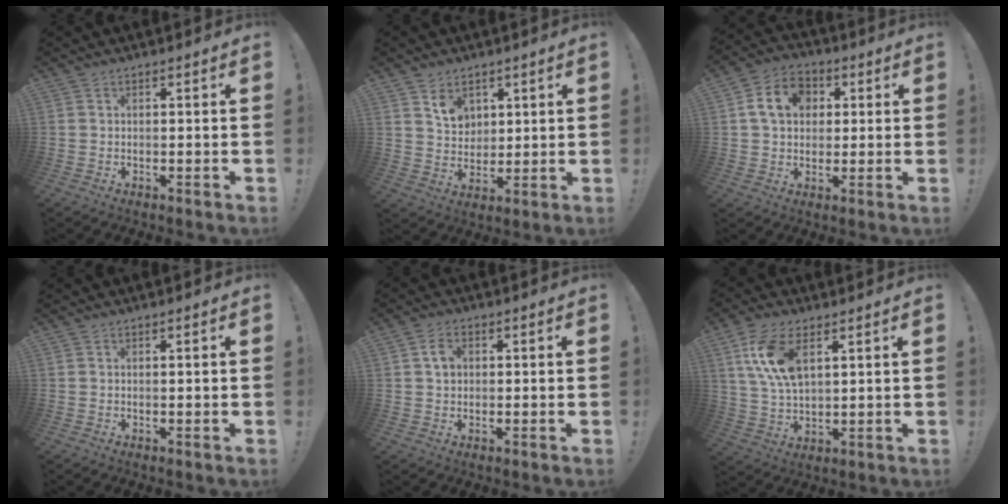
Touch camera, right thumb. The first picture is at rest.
{"total": 7.0, "force": [4.3, 5.2, 2.0], "torque": [-0.022, -0.031, 0.078]}
{"total": 11.7, "force": [2.9, 9.3, 6.5], "torque": [-0.098, 0.010, 0.060]}
{"total": 0.7, "force": [0.1, -0.4, 0.5], "torque": [-0.010, 0.000, 0.001]}
{"total": 4.0, "force": [0.8, 2.9, 2.7], "torque": [-0.037, 0.003, 0.012]}
{"total": 12.0, "force": [5.0, 6.1, 9.0], "torque": [-0.184, -0.011, 0.091]}